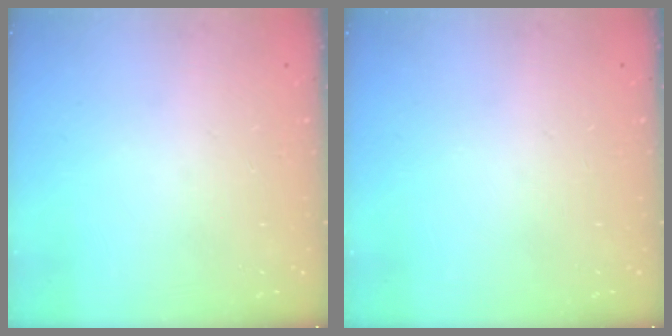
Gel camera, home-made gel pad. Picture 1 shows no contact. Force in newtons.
{"total": 0.0}